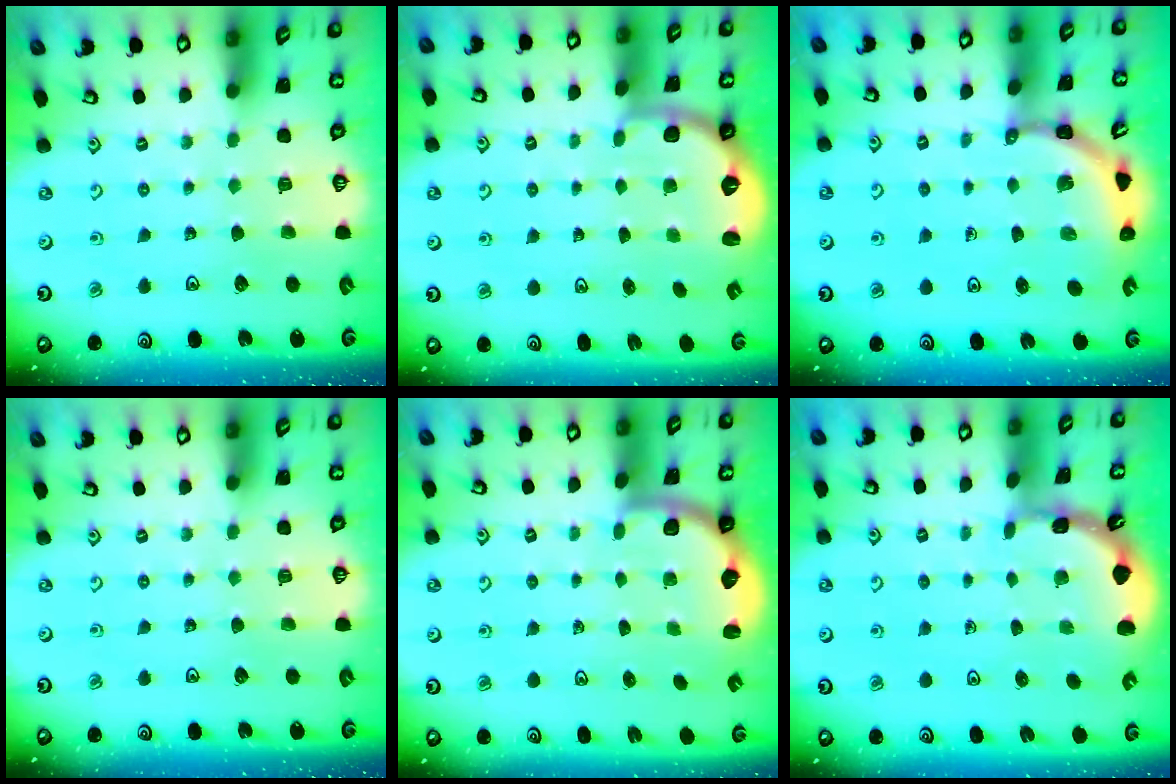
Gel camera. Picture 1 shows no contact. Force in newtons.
{"total": 2.8, "press": 2.0, "slide": 2.0}
{"total": 3.5, "press": 3.5, "slide": 0.2}
{"total": 0.0}
{"total": 2.2, "press": 2.1, "slide": 0.8}
{"total": 1.7, "press": 1.7, "slide": 0.1}